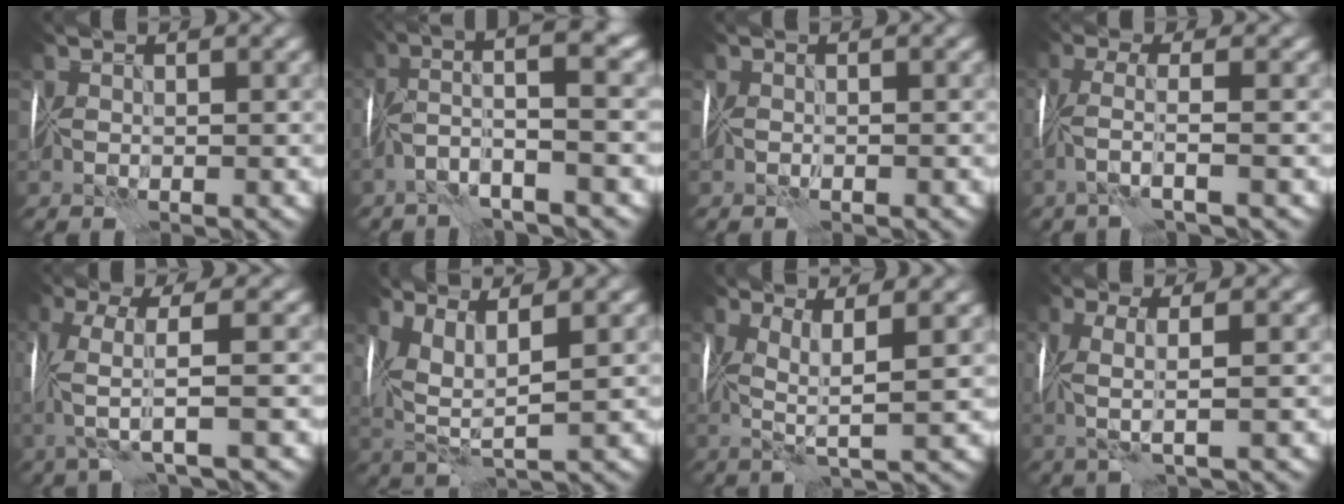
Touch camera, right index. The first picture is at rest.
{"total": 5.7, "force": [-0.9, 1.0, 5.5], "torque": [-0.105, 0.030, -0.031]}
{"total": 0.5, "force": [-0.2, 0.1, 0.4], "torque": [-0.005, 0.000, -0.005]}
{"total": 2.9, "force": [-0.9, 0.3, 2.7], "torque": [-0.057, 0.008, -0.030]}
{"total": 4.9, "force": [-0.4, 0.8, 4.8], "torque": [-0.098, 0.003, -0.011]}
{"total": 5.3, "force": [2.0, 1.9, 4.6], "torque": [-0.107, -0.001, 0.041]}
{"total": 4.0, "force": [1.1, 0.5, 3.8], "torque": [-0.073, 0.001, 0.021]}
{"total": 3.1, "force": [0.3, 0.4, 3.1], "torque": [-0.063, 0.003, 0.004]}